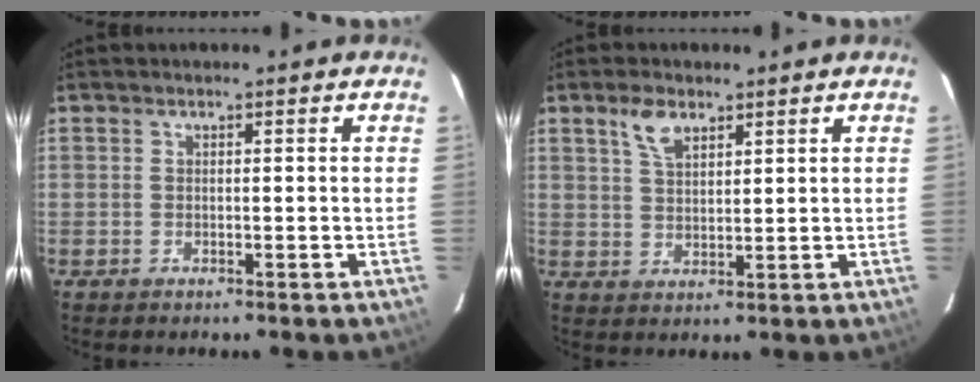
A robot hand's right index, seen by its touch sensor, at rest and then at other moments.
{"total": 4.8, "force": [3.0, 2.4, 2.9], "torque": [-0.053, 0.009, 0.058]}